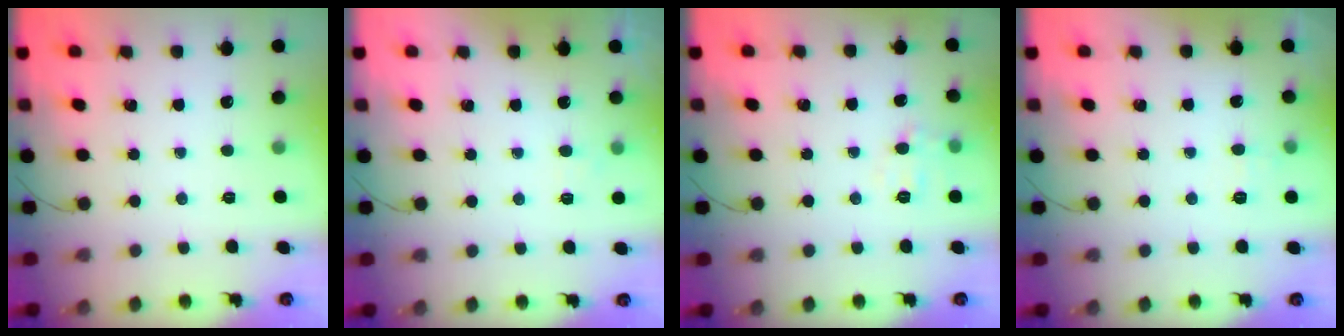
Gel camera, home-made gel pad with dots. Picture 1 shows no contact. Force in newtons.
{"total": 3.8, "press": 3.6, "slide": 1.1}
{"total": 5.4, "press": 5.2, "slide": 1.3}
{"total": 3.1, "press": 2.8, "slide": 1.5}